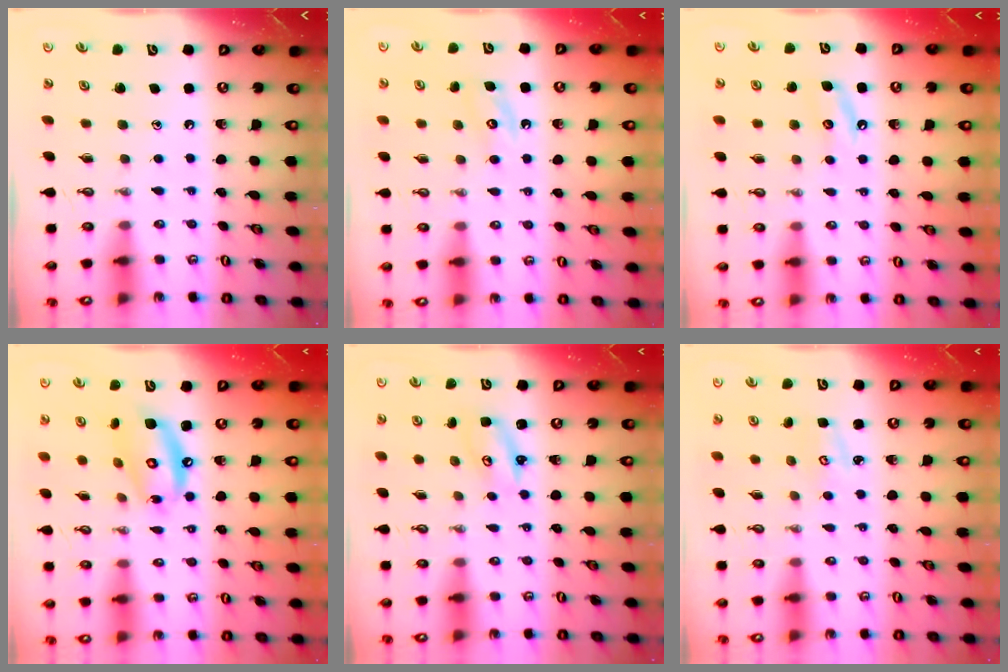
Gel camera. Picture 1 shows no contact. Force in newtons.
{"total": 3.7, "press": 3.6, "slide": 0.6}
{"total": 4.3, "press": 4.3, "slide": 0.3}
{"total": 12.3, "press": 12.3, "slide": 1.2}
{"total": 2.7, "press": 2.7, "slide": 0.2}
{"total": 2.8, "press": 2.8, "slide": 0.2}